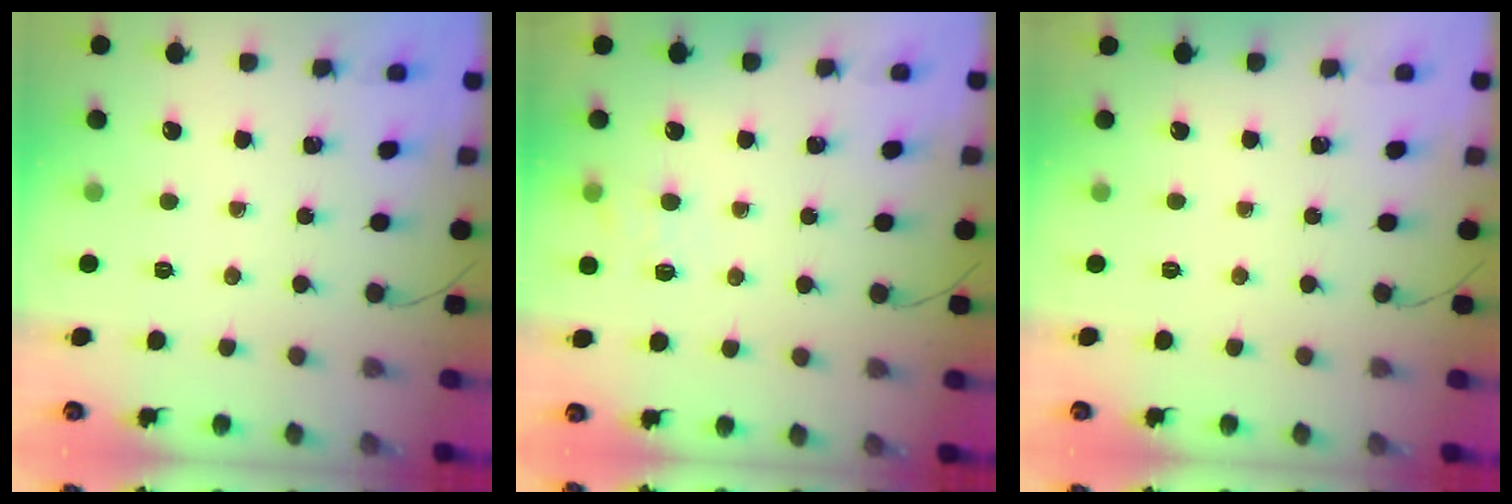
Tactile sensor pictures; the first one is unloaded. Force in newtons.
{"total": 7.9, "press": 7.8, "slide": 1.6}
{"total": 1.8, "press": 1.7, "slide": 0.3}